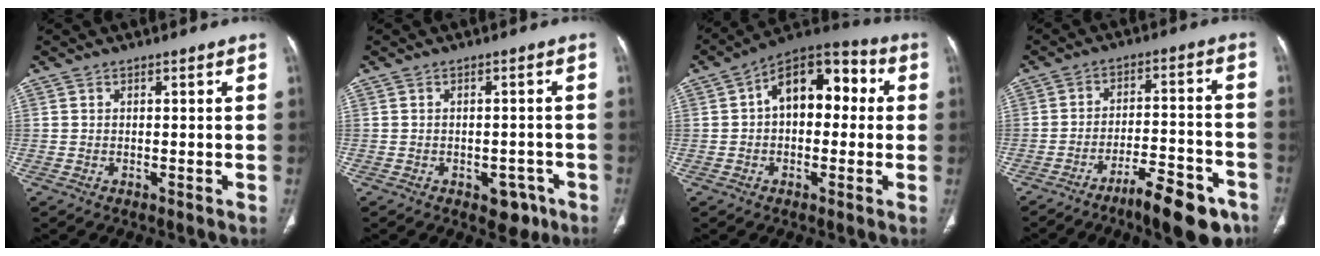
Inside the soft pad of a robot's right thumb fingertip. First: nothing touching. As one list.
[{"total": 4.4, "force": [-2.4, 2.7, 2.5], "torque": [-0.010, 0.015, -0.025]}, {"total": 13.7, "force": [1.7, 8.4, 10.6], "torque": [-0.119, 0.042, 0.011]}, {"total": 12.6, "force": [-8.5, 3.5, 8.7], "torque": [-0.118, 0.063, -0.129]}]